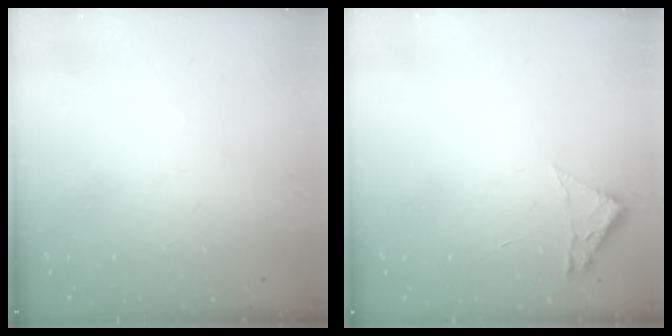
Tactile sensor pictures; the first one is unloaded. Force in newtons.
{"total": 1.8, "press": 1.8, "slide": 0.2}